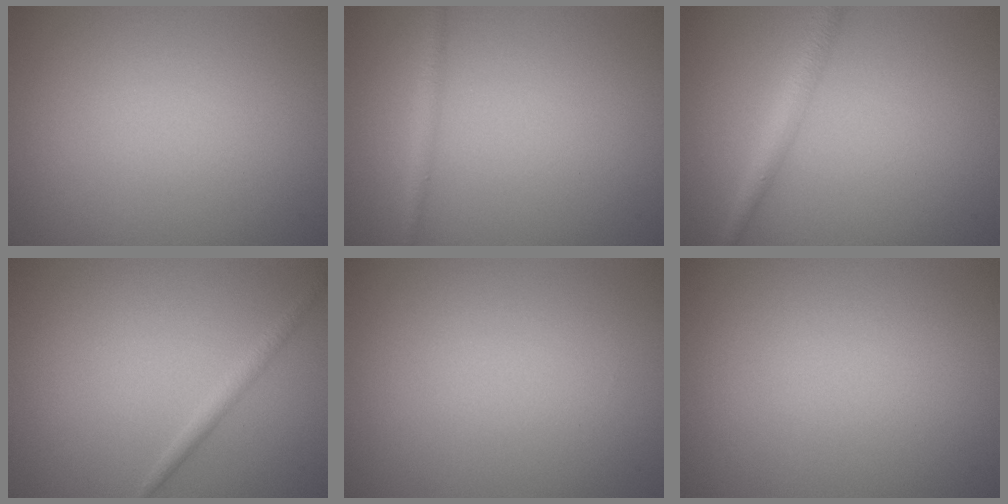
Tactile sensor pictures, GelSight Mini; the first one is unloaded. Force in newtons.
{"total": 1.3, "press": 1.3, "slide": 0.0}
{"total": 2.5, "press": 2.5, "slide": 0.0}
{"total": 1.3, "press": 1.3, "slide": 0.0}
{"total": 0.0}
{"total": 0.0}